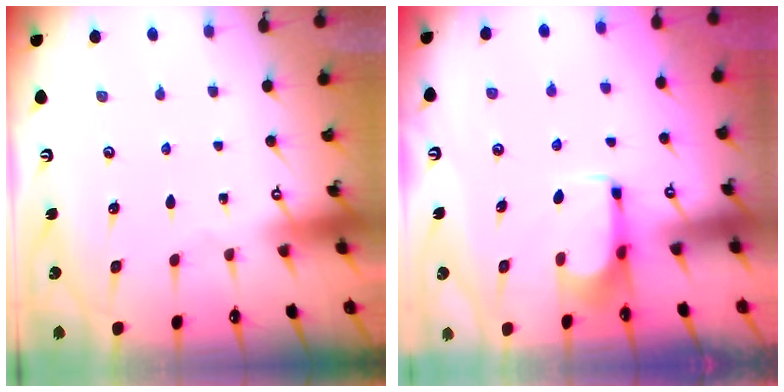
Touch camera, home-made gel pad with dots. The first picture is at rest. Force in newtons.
{"total": 1.6, "press": 1.5, "slide": 0.4}